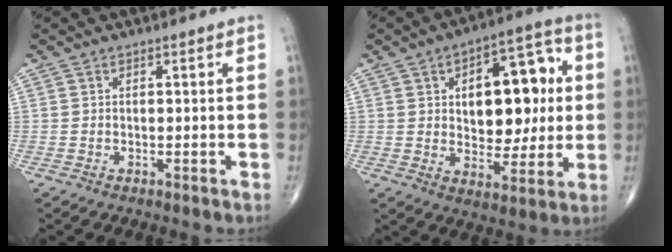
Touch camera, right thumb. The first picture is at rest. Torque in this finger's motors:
{"motor_torque": [0.52, 1.09, 0.78, 0.60, 0.20]}